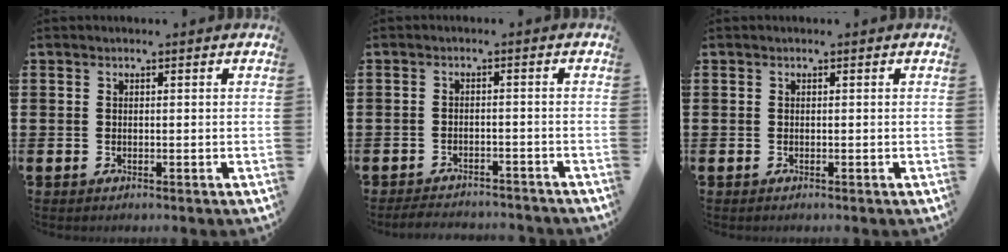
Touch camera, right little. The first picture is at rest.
{"total": 2.3, "force": [-2.3, 0.1, 0.1], "torque": [-0.006, 0.002, -0.050]}
{"total": 0.0}